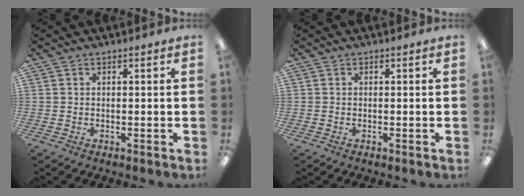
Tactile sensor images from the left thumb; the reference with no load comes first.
{"total": 0.0}